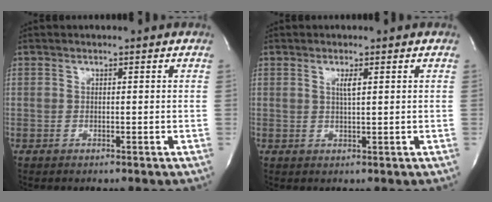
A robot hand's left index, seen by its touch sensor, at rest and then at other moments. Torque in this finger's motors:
{"motor_torque": [-0.18, 0.13, -0.01, 0.01]}